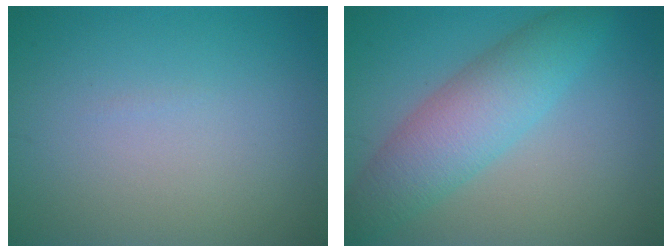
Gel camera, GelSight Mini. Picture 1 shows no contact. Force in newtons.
{"total": 5.8, "press": 5.8, "slide": 0.1}